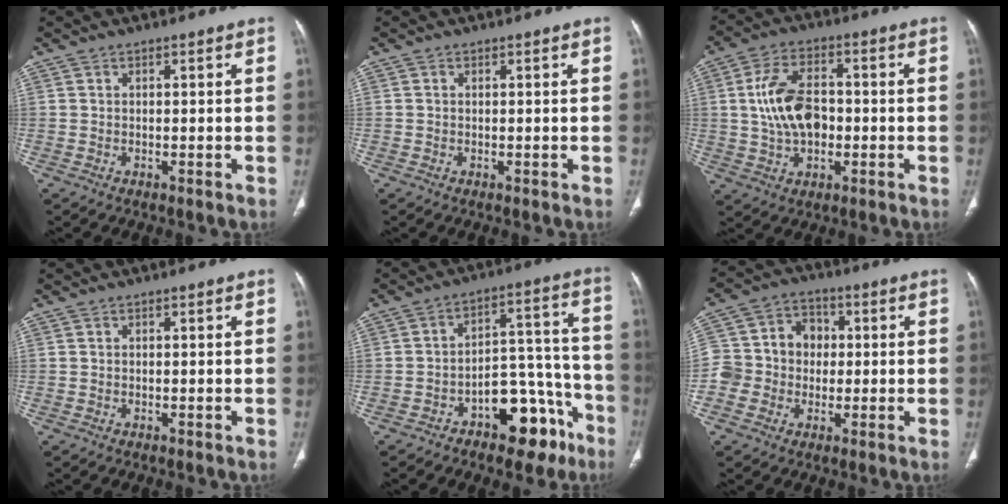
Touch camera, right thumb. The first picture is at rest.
{"total": 0.0}
{"total": 11.6, "force": [-0.1, 7.4, 8.9], "torque": [-0.153, 0.017, -0.003]}
{"total": 0.0}
{"total": 14.6, "force": [-8.4, 7.6, 9.3], "torque": [-0.076, 0.087, -0.116]}
{"total": 11.1, "force": [-0.5, 10.0, 4.8], "torque": [-0.058, 0.035, -0.016]}